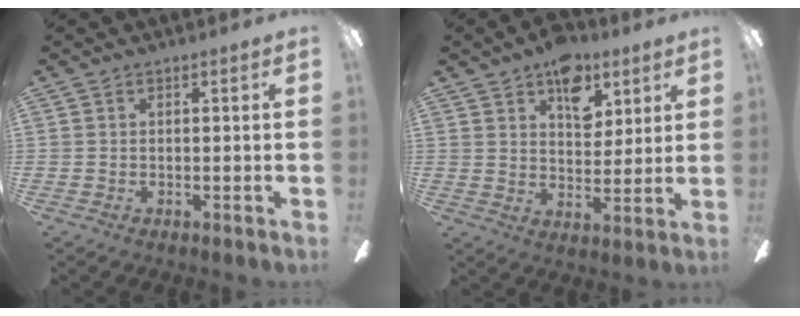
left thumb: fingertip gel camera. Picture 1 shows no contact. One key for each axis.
{"total": 11.0, "fx": 6.6, "fy": 6.6, "fz": 5.9, "tx": -0.067, "ty": -0.022, "tz": 0.114}